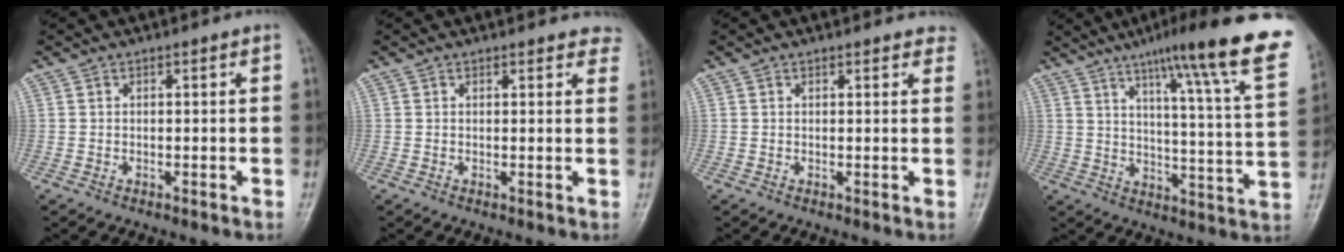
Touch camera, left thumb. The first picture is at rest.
{"total": 5.3, "force": [4.9, 1.8, 1.3], "torque": [0.021, -0.015, 0.033]}
{"total": 4.0, "force": [3.6, 1.3, 1.2], "torque": [0.011, -0.010, 0.024]}
{"total": 23.0, "force": [15.0, 2.4, 17.3], "torque": [-0.226, -0.054, 0.198]}